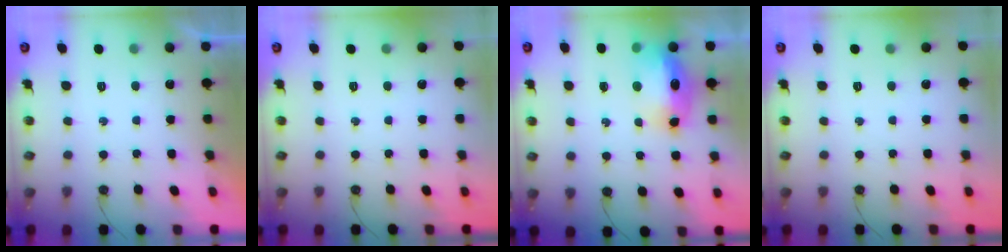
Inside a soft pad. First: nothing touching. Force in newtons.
{"total": 0.0}
{"total": 13.8, "press": 13.8, "slide": 1.3}
{"total": 0.0}